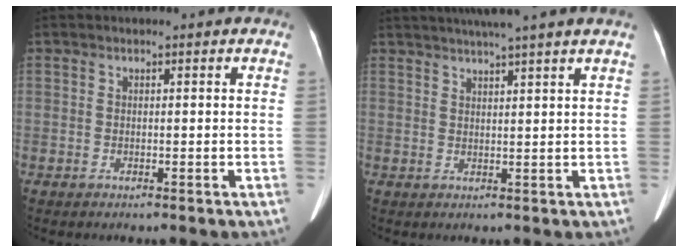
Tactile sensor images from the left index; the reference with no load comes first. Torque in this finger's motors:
{"motor_torque": [0.71, -1.09, 0.06, 0.10]}